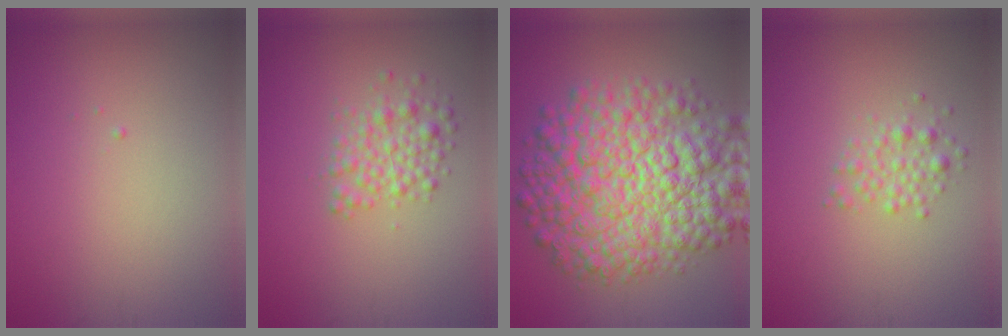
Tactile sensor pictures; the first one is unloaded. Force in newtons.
{"total": 2.9, "press": 2.9, "slide": 0.1}
{"total": 12.5, "press": 12.5, "slide": 0.2}
{"total": 1.9, "press": 1.9, "slide": 0.1}